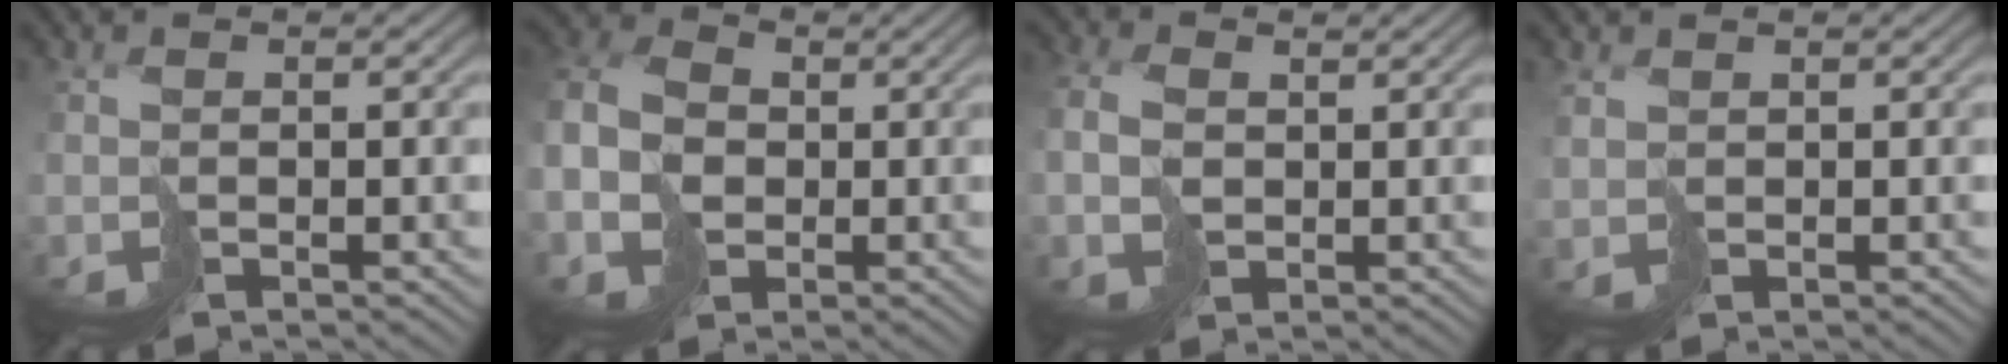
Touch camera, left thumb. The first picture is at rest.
{"total": 7.4, "force": [-1.1, 6.0, 4.3], "torque": [-0.139, -0.008, -0.028]}
{"total": 3.6, "force": [0.5, 2.7, 2.3], "torque": [-0.073, 0.004, 0.009]}
{"total": 1.4, "force": [1.2, 0.3, -0.5], "torque": [0.008, 0.001, 0.030]}